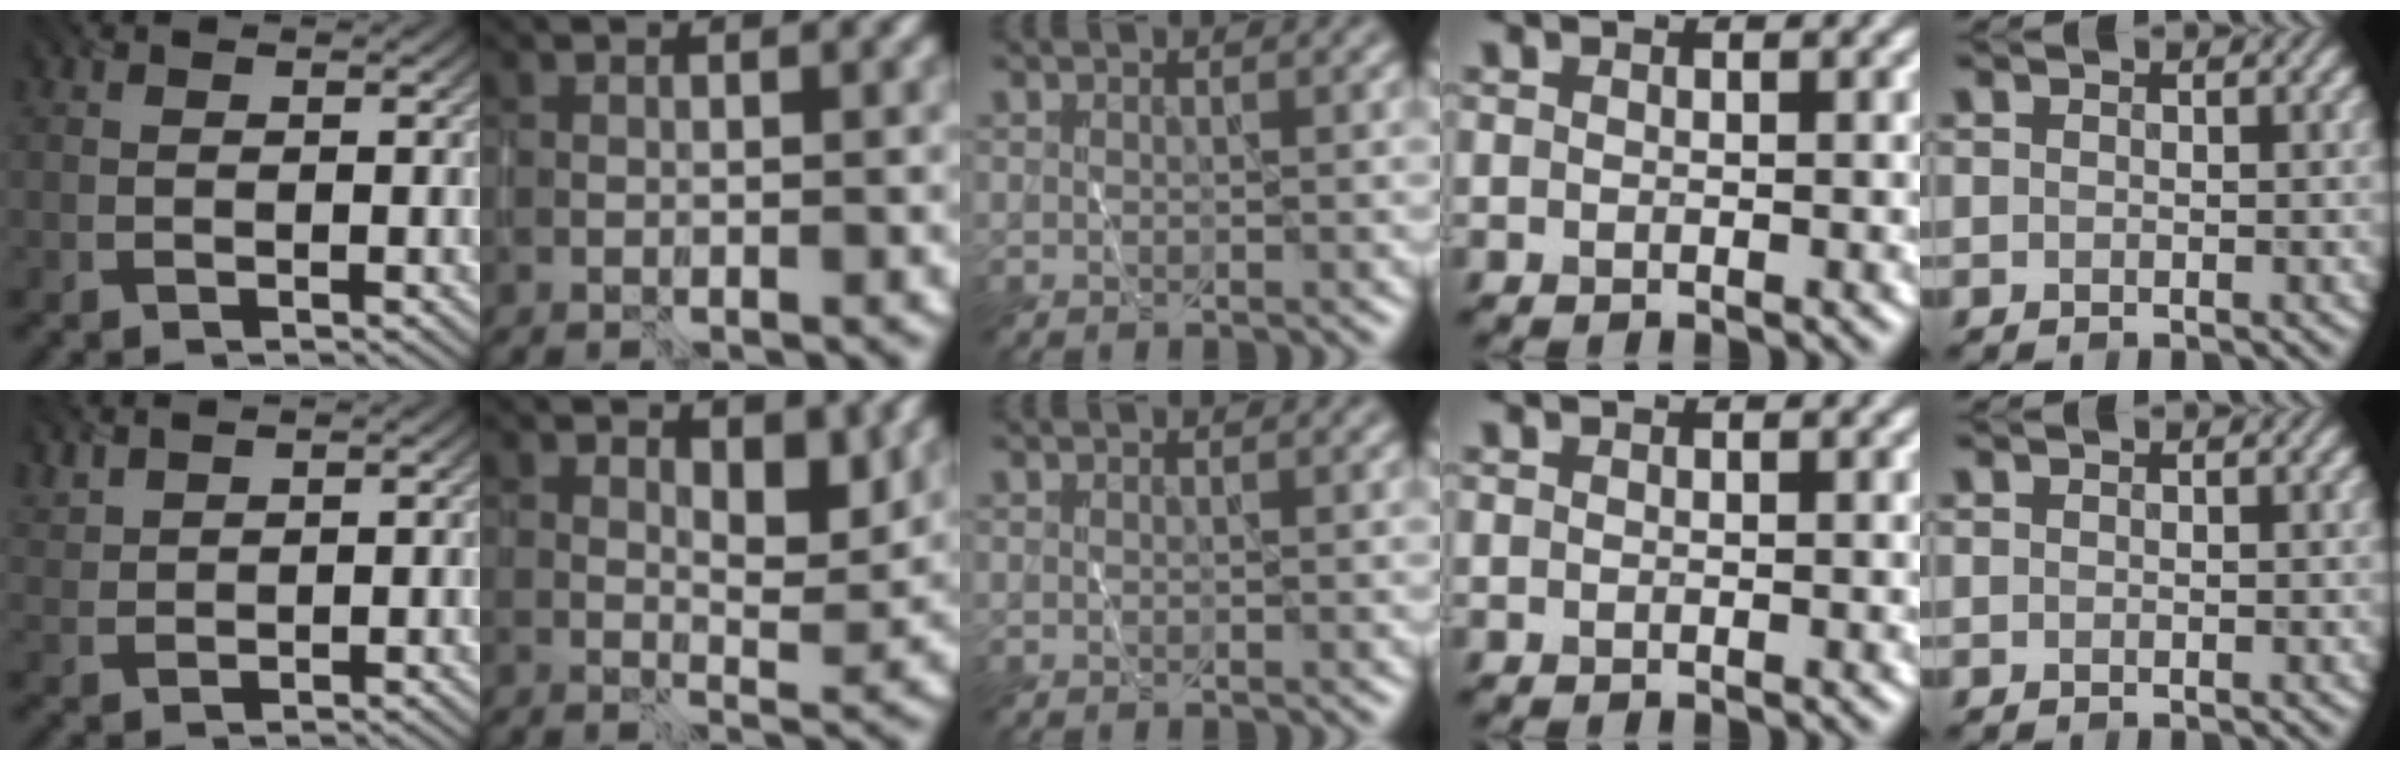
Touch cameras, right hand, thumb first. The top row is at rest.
{"thumb": {"total": 2.2, "force": [2.0, 0.5, 0.6], "torque": [-0.017, 0.004, 0.050]}, "index": {"total": 3.2, "force": [1.8, 1.4, 2.2], "torque": [-0.030, -0.008, 0.029]}}